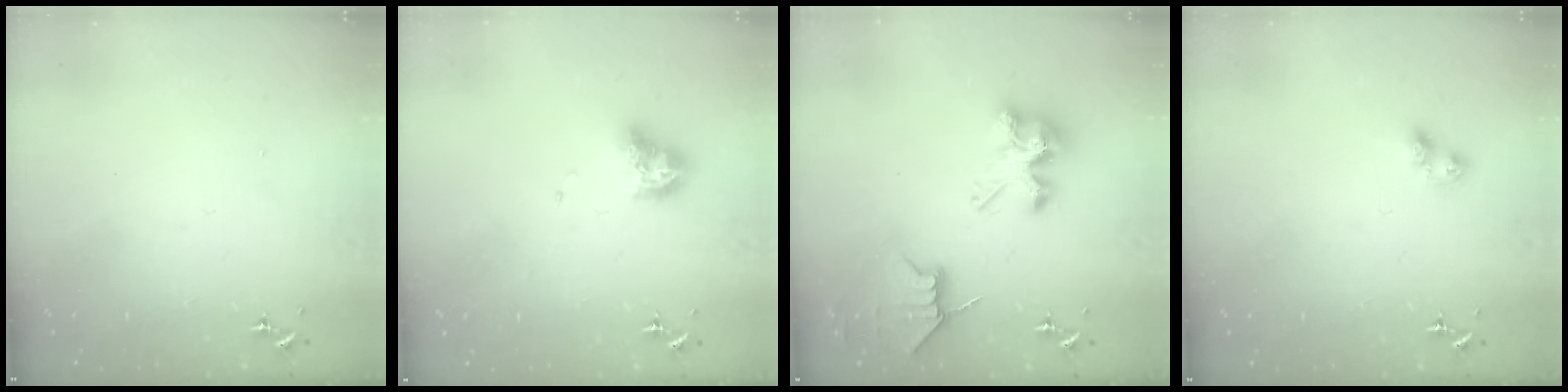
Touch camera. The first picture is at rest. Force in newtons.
{"total": 8.3, "press": 8.3, "slide": 0.6}
{"total": 8.1, "press": 8.1, "slide": 0.6}
{"total": 4.4, "press": 4.3, "slide": 0.4}